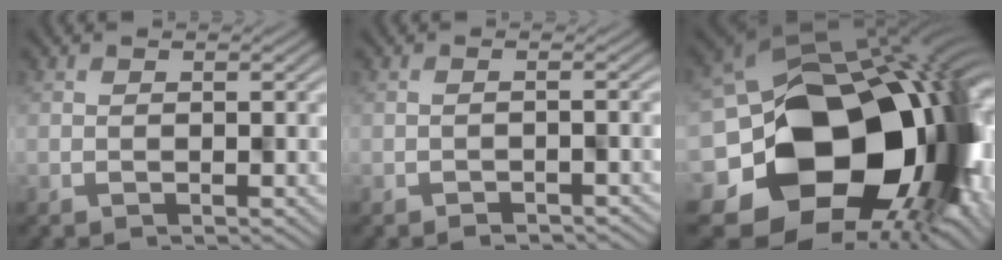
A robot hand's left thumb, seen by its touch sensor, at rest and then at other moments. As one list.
[{"total": 1.2, "force": [-1.0, -0.2, -0.7], "torque": [0.012, 0.004, -0.016]}, {"total": 19.0, "force": [-1.8, 14.8, 11.7], "torque": [-0.219, -0.057, -0.017]}]